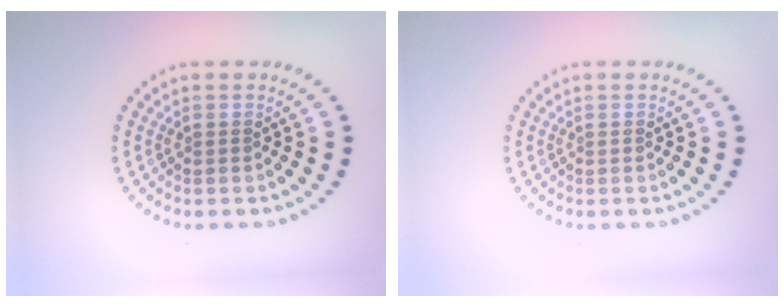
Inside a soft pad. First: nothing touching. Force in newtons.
{"total": 0.0}